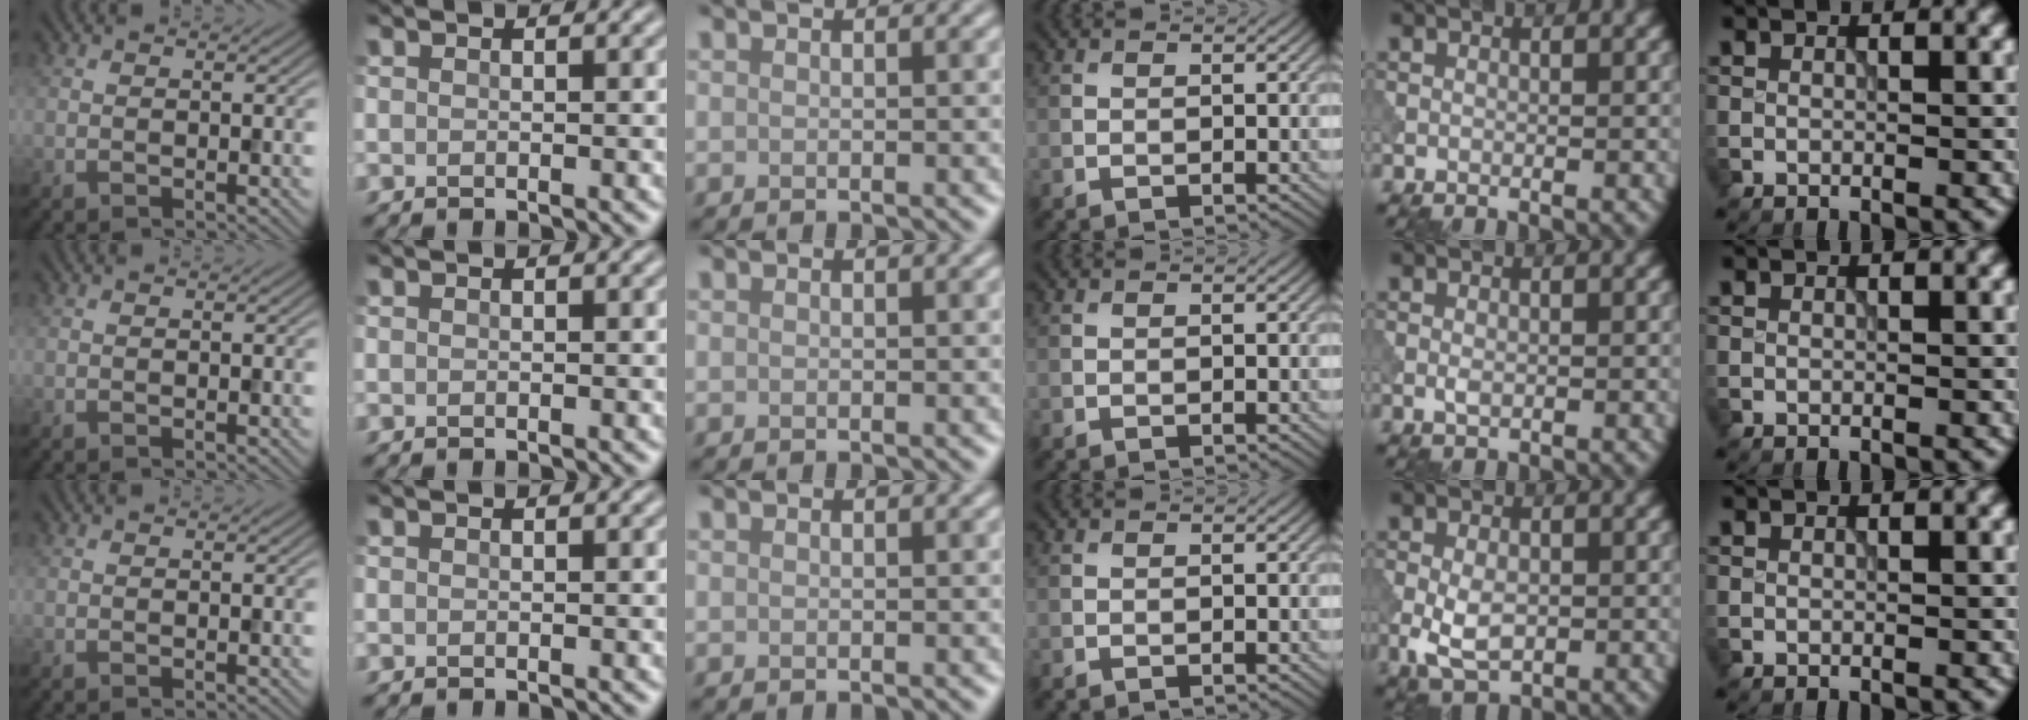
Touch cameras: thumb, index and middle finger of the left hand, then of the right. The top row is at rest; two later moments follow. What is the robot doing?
{"motion": "press", "object": "tv remote"}